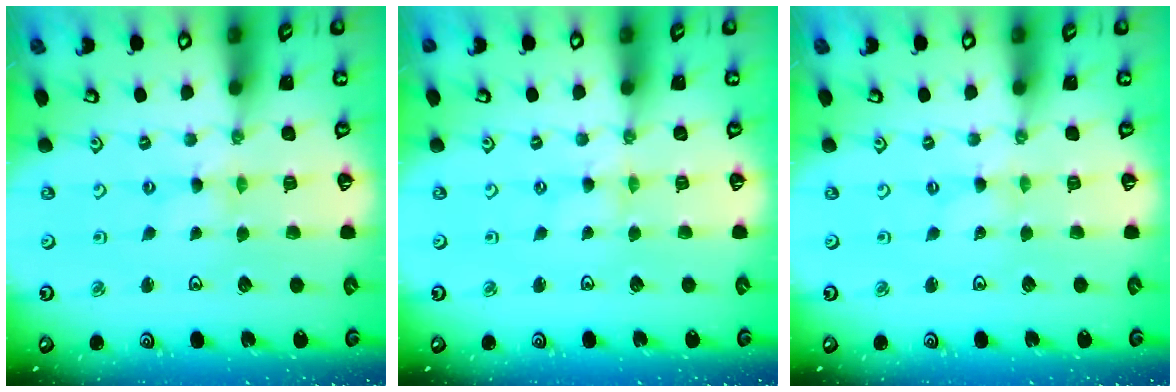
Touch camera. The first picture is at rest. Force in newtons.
{"total": 0.6, "press": 0.6, "slide": 0.1}
{"total": 0.0}